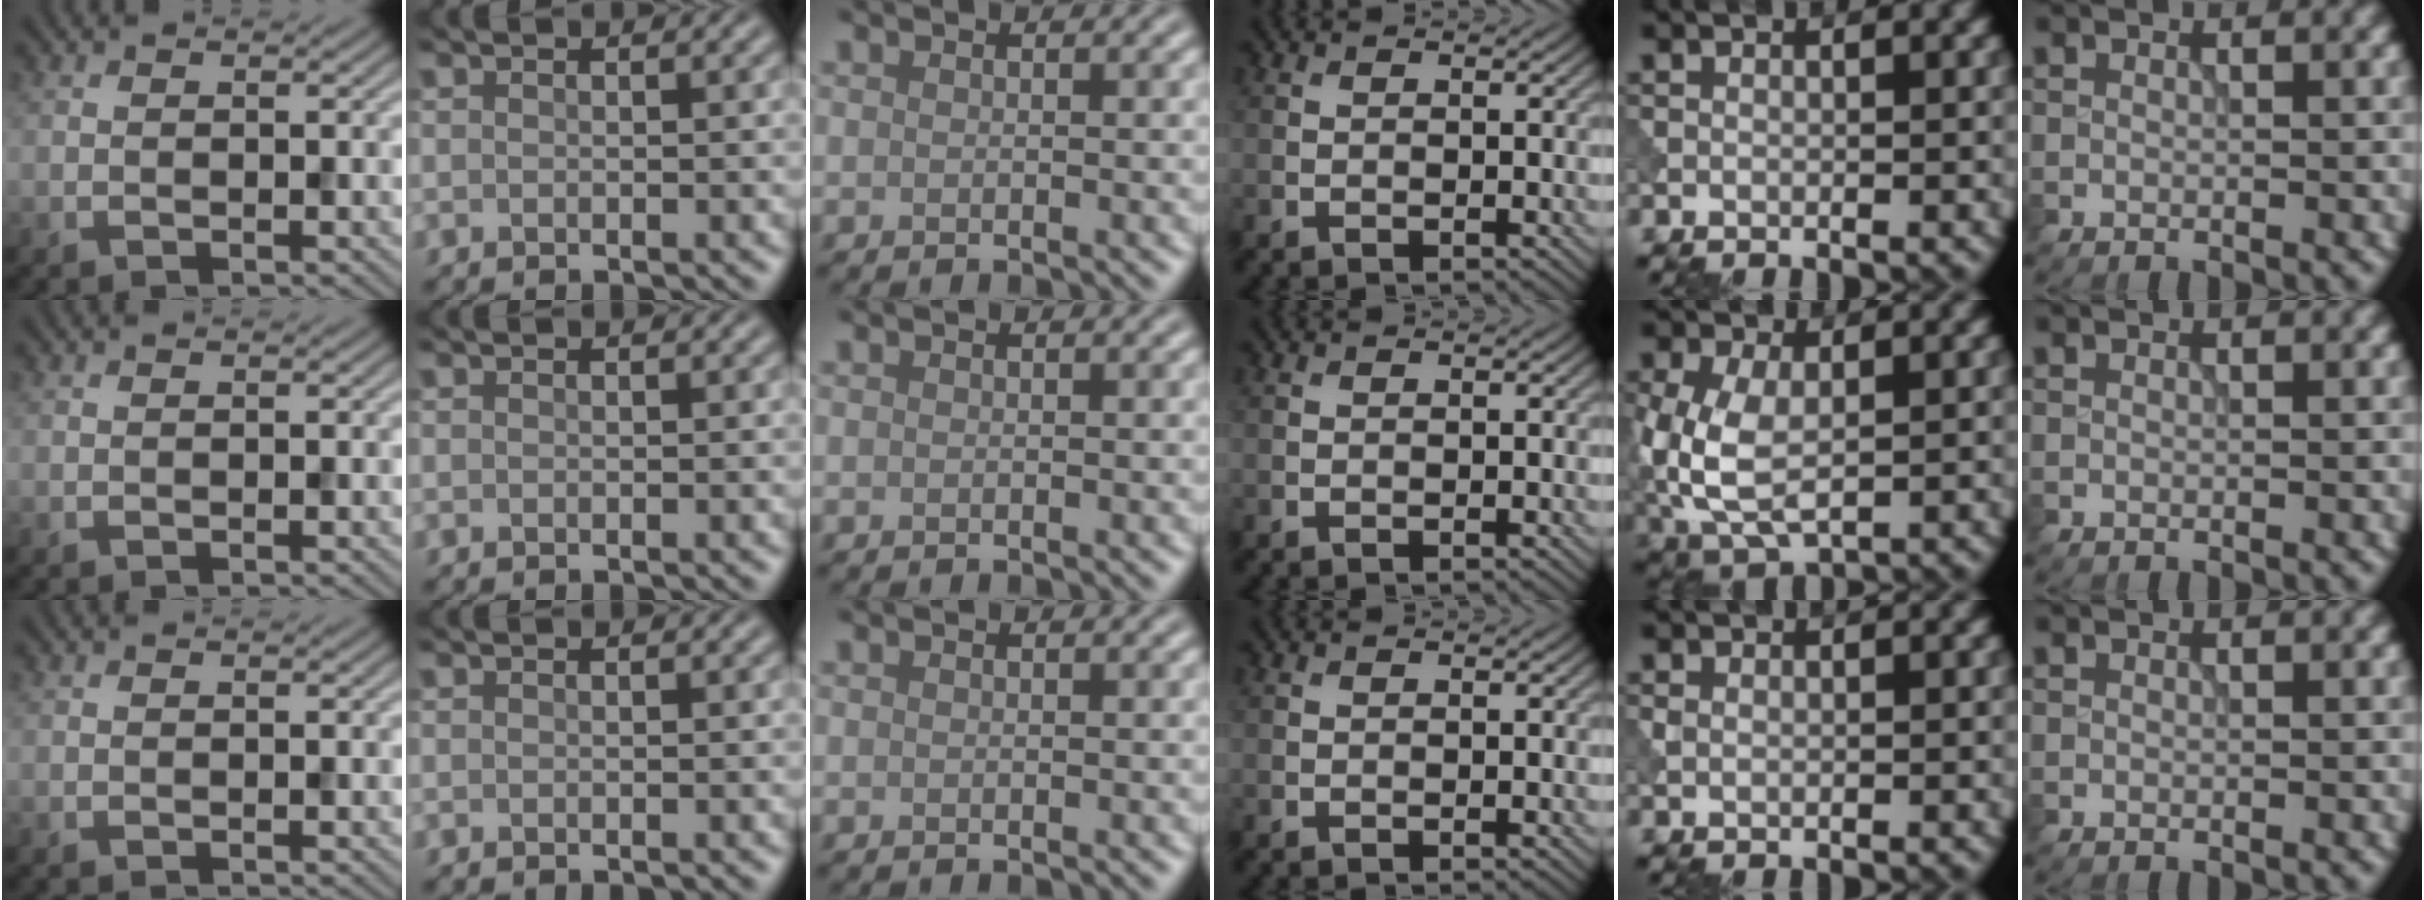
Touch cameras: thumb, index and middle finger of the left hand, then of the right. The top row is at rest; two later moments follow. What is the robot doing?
{"motion": "press", "object": "tv remote"}